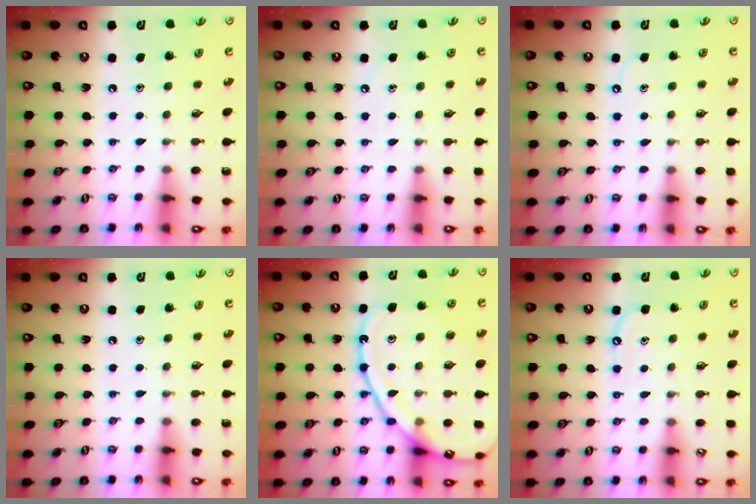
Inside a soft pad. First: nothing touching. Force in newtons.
{"total": 2.3, "press": 2.2, "slide": 0.4}
{"total": 5.3, "press": 5.2, "slide": 0.8}
{"total": 0.0}
{"total": 16.0, "press": 15.9, "slide": 1.6}
{"total": 5.2, "press": 5.1, "slide": 0.5}